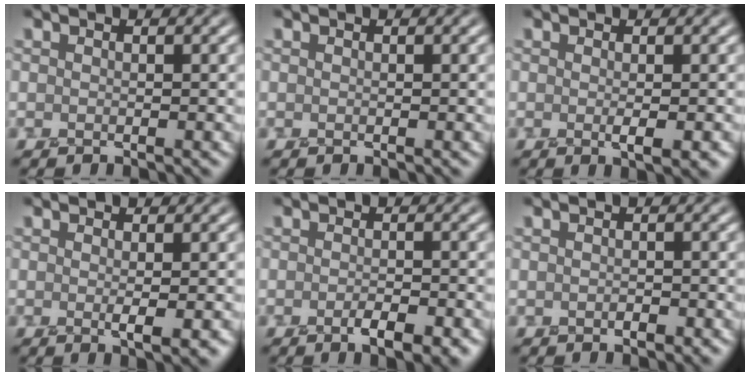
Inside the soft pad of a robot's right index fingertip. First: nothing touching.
{"total": 0.0}
{"total": 2.0, "force": [-0.3, 0.5, 2.0], "torque": [-0.025, -0.003, -0.003]}
{"total": 2.0, "force": [-0.1, 0.4, 2.0], "torque": [-0.026, -0.003, -0.003]}
{"total": 2.9, "force": [-1.5, 0.8, 2.4], "torque": [-0.040, -0.005, -0.023]}
{"total": 1.1, "force": [-0.4, 0.6, 0.8], "torque": [-0.013, -0.002, -0.005]}